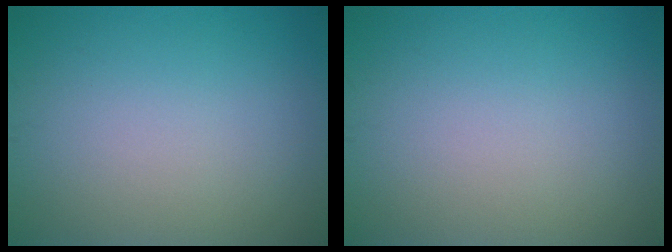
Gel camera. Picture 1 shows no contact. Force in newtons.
{"total": 0.0}